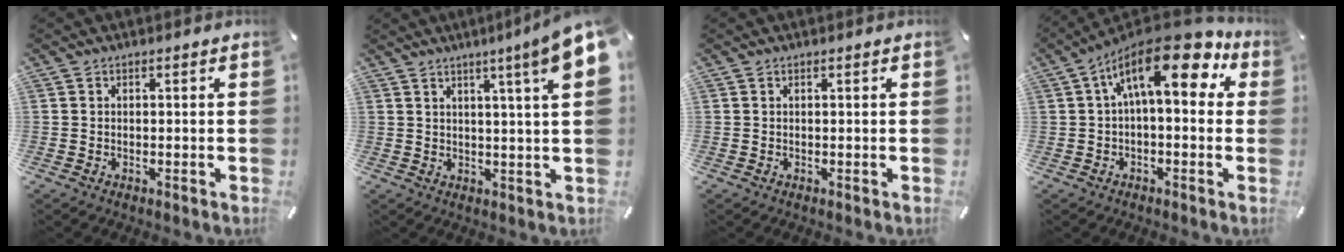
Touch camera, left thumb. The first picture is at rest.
{"total": 9.7, "force": [4.6, -0.2, 8.6], "torque": [-0.135, -0.026, 0.069]}
{"total": 0.0}
{"total": 16.4, "force": [6.5, 7.1, 13.4], "torque": [-0.216, -0.037, 0.106]}